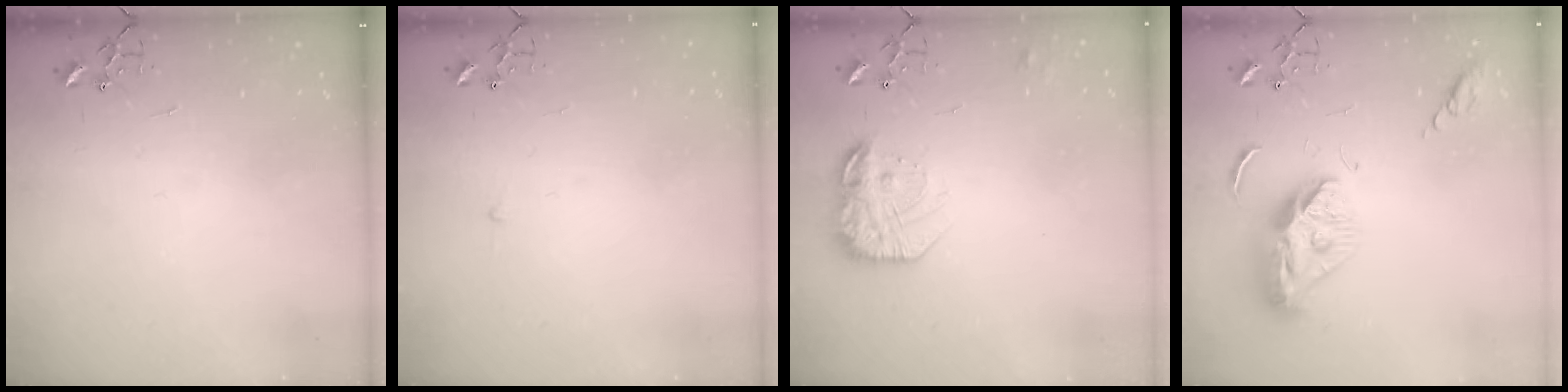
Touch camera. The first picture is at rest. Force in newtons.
{"total": 2.3, "press": 2.3, "slide": 0.3}
{"total": 17.3, "press": 17.2, "slide": 1.2}
{"total": 13.1, "press": 13.0, "slide": 1.3}